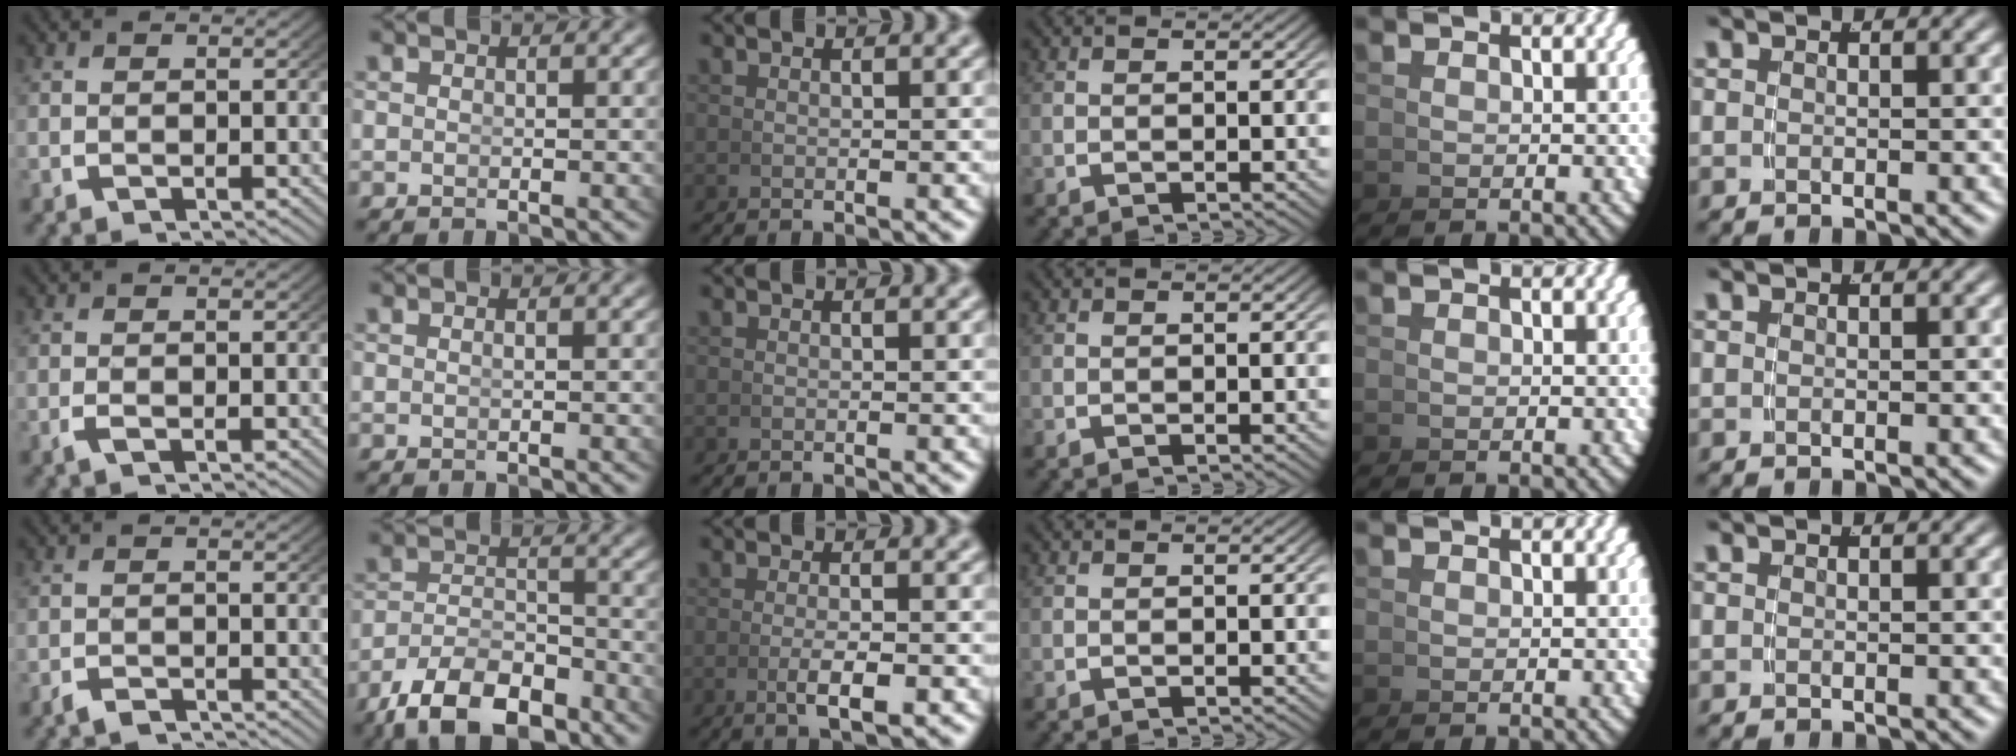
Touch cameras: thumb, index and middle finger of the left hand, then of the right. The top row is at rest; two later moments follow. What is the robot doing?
{"motion": "grasp_and_lifting", "object": "photo album"}